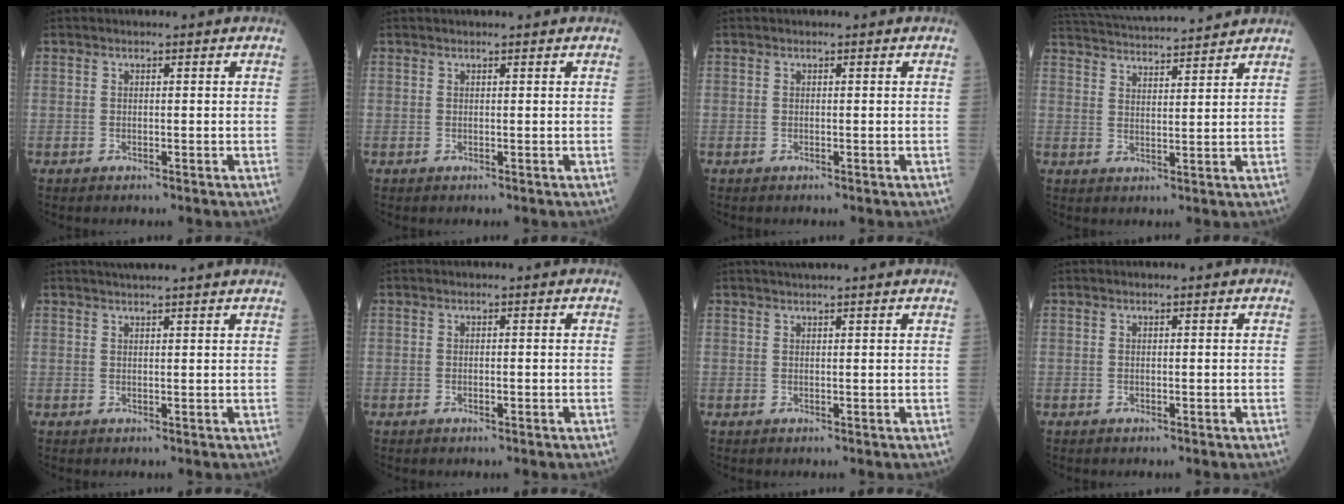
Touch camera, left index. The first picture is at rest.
{"total": 1.1, "force": [1.0, 0.0, 0.3], "torque": [-0.007, 0.016, 0.017]}
{"total": 0.0}
{"total": 15.8, "force": [14.9, 1.4, 5.0], "torque": [-0.099, 0.038, 0.230]}
{"total": 7.1, "force": [6.3, -0.5, 3.2], "torque": [-0.044, 0.029, 0.076]}
{"total": 0.8, "force": [-0.3, 0.3, 0.6], "torque": [-0.013, 0.000, -0.004]}
{"total": 4.6, "force": [4.1, -0.5, 2.1], "torque": [-0.024, 0.028, 0.054]}
{"total": 0.0}